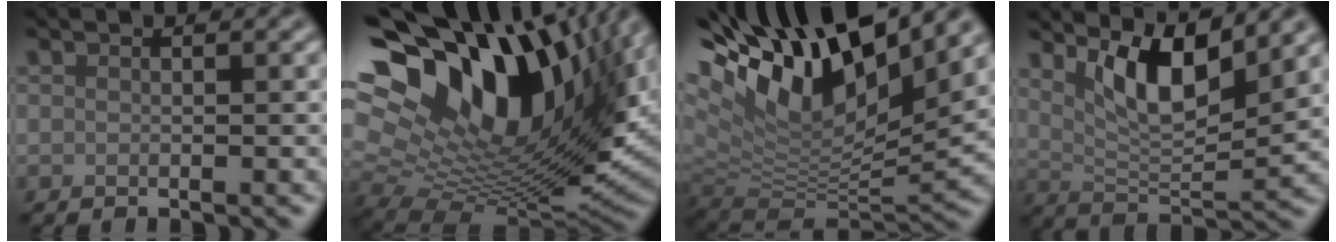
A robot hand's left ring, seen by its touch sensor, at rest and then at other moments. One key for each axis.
{"total": 20.0, "fx": 6.9, "fy": 10.9, "fz": 15.3, "tx": -0.255, "ty": 0.007, "tz": 0.136}
{"total": 14.9, "fx": 7.1, "fy": 6.2, "fz": 11.5, "tx": -0.234, "ty": 0.027, "tz": 0.126}
{"total": 6.4, "fx": 2.7, "fy": 2.1, "fz": 5.4, "tx": -0.098, "ty": -0.018, "tz": 0.045}